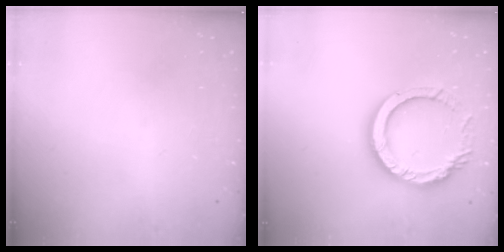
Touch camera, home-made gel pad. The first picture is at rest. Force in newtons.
{"total": 14.2, "press": 14.1, "slide": 1.3}